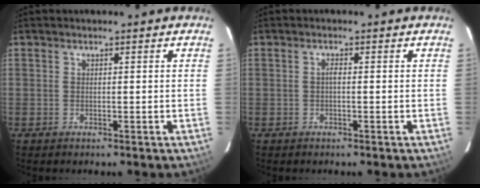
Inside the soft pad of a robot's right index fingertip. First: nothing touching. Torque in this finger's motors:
{"motor_torque": [0.23, -0.09, 0.10, 0.03]}